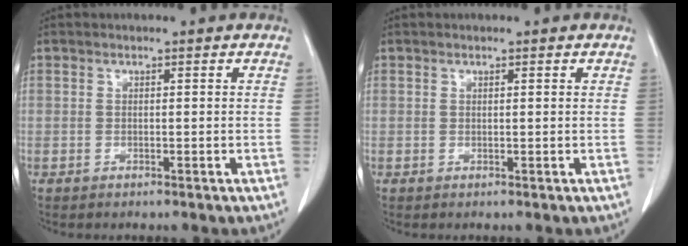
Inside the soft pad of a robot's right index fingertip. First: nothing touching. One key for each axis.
{"total": 0.0}